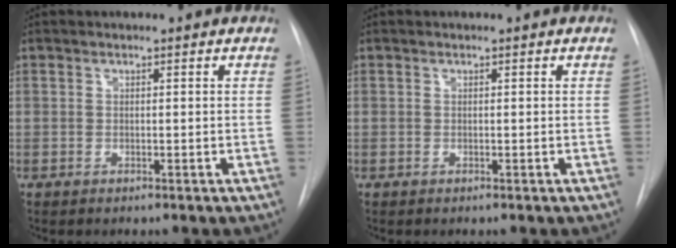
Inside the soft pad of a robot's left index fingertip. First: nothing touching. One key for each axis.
{"total": 0.0}